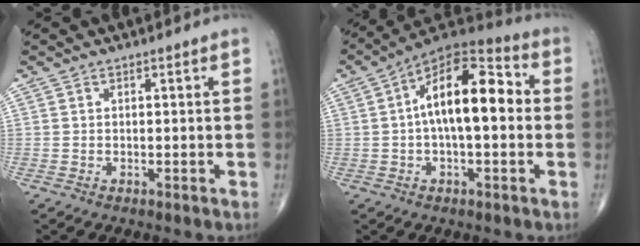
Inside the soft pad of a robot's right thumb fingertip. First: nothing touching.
{"total": 16.5, "force": [1.3, 7.4, 14.7], "torque": [-0.224, 0.042, 0.009]}